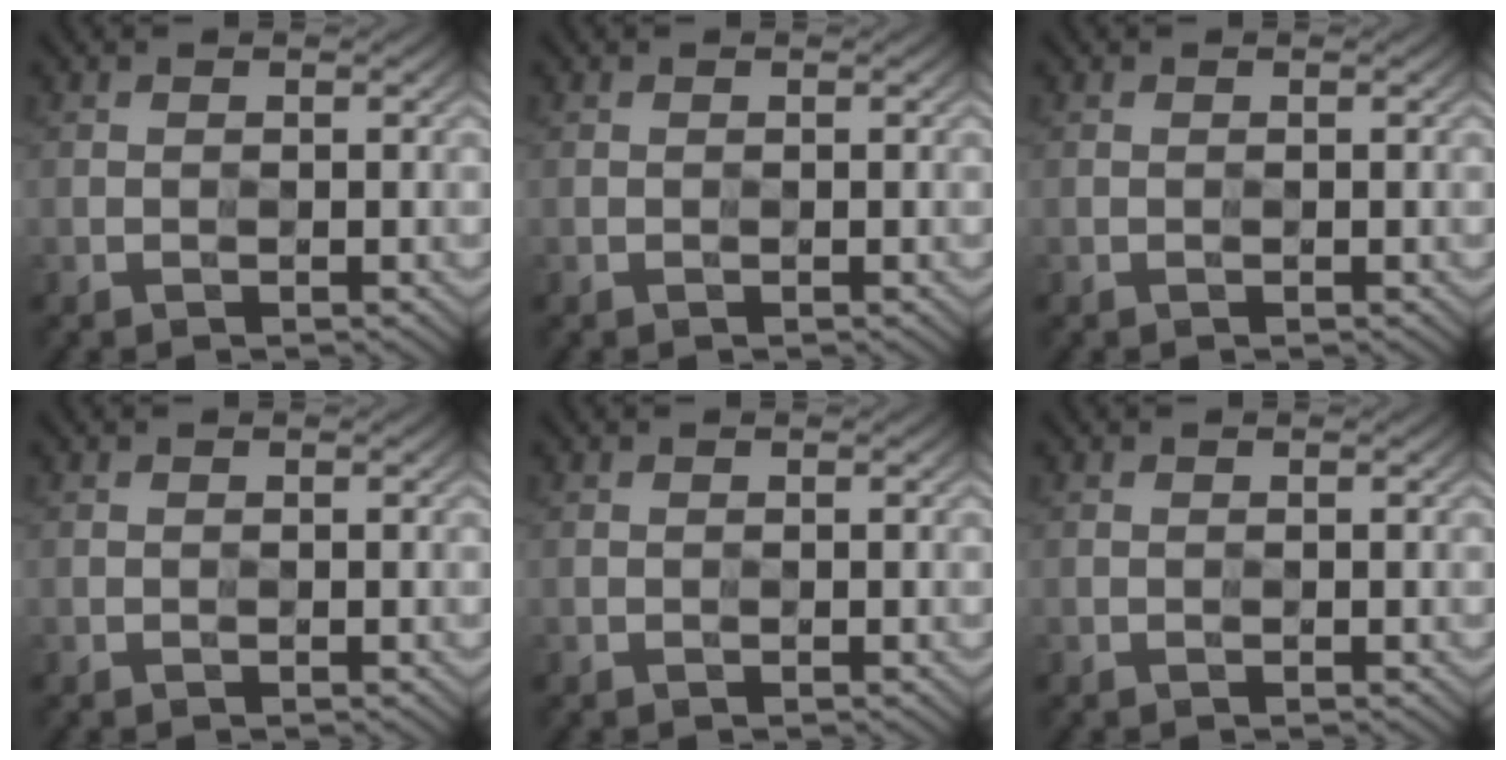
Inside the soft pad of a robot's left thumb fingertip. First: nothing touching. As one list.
[{"total": 0.0}, {"total": 0.0}, {"total": 0.0}, {"total": 0.0}, {"total": 0.0}]